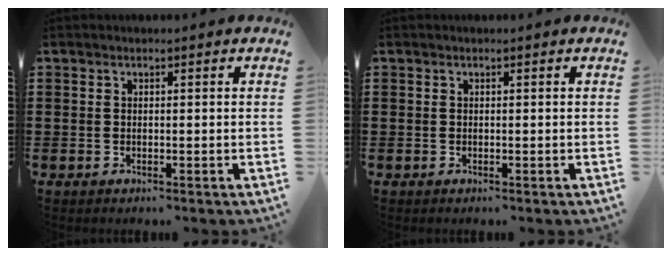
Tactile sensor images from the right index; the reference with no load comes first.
{"total": 0.0}